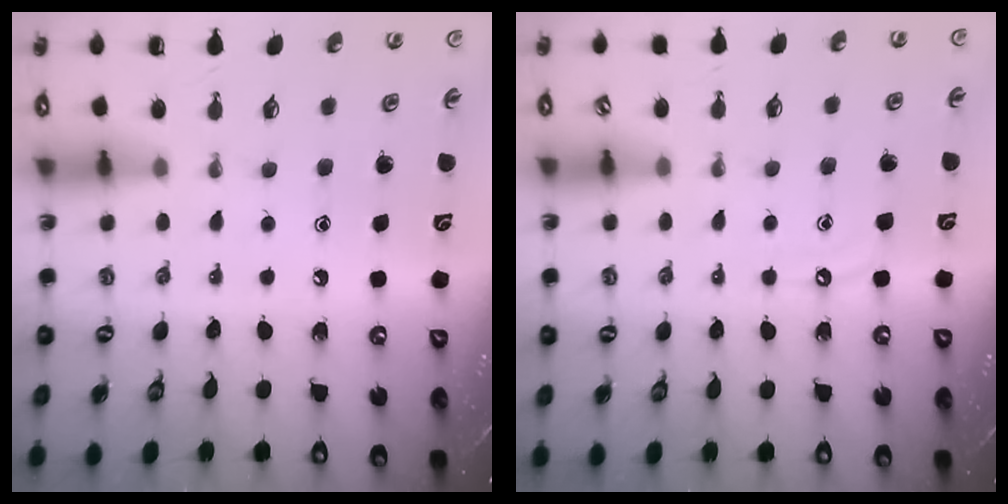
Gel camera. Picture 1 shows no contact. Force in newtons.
{"total": 4.9, "press": 4.8, "slide": 0.6}